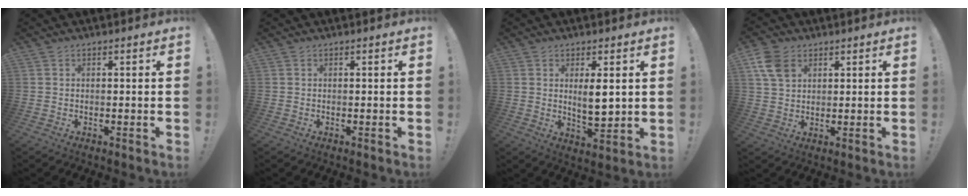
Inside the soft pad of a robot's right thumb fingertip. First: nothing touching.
{"total": 0.0}
{"total": 6.8, "force": [1.8, 2.2, 6.2], "torque": [-0.102, -0.014, 0.028]}
{"total": 8.4, "force": [3.9, 5.8, 4.6], "torque": [-0.079, -0.007, 0.078]}